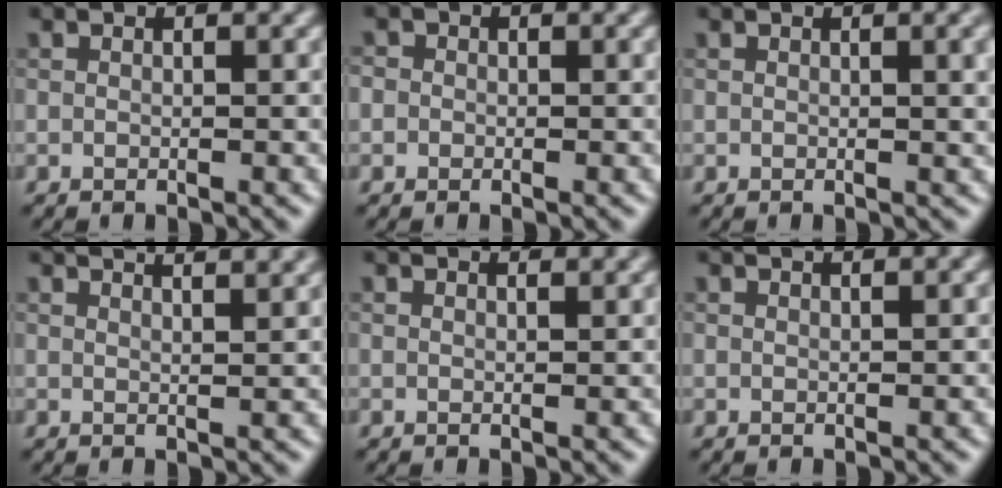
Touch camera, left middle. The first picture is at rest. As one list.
[{"total": 1.3, "force": [0.2, 1.3, 0.4], "torque": [0.003, 0.002, -0.013]}, {"total": 3.3, "force": [0.8, 1.1, 3.0], "torque": [-0.030, 0.007, 0.009]}, {"total": 6.7, "force": [5.1, 2.5, 3.6], "torque": [-0.022, 0.049, 0.033]}, {"total": 2.4, "force": [2.2, 0.5, 0.8], "torque": [-0.011, 0.008, 0.017]}, {"total": 2.3, "force": [1.8, 0.9, 1.2], "torque": [-0.001, 0.006, -0.003]}]